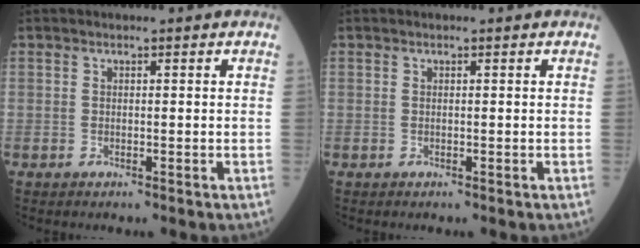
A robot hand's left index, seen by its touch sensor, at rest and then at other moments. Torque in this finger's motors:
{"motor_torque": [-0.07, 0.08, -0.01, 0.00]}